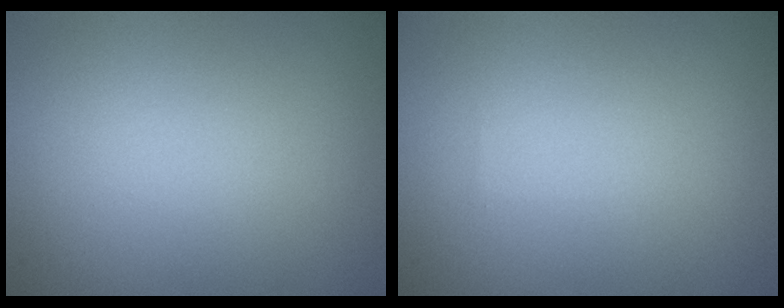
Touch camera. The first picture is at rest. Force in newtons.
{"total": 0.0}